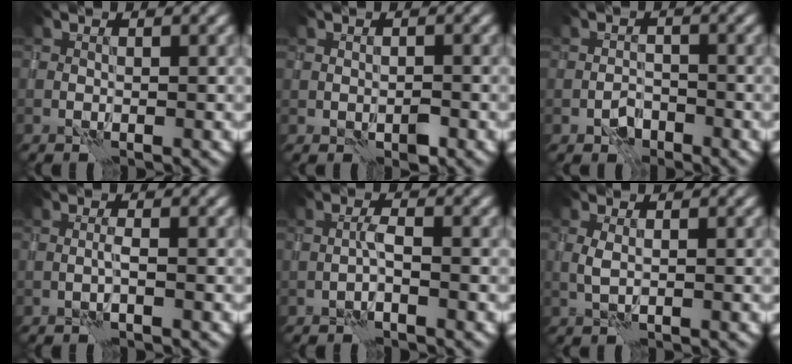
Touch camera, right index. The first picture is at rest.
{"total": 1.3, "force": [-0.4, 0.9, 0.8], "torque": [-0.011, -0.002, -0.001]}
{"total": 1.5, "force": [-1.0, 1.0, 0.5], "torque": [-0.003, 0.007, -0.020]}
{"total": 0.5, "force": [-0.2, -0.2, 0.4], "torque": [-0.004, 0.005, -0.007]}
{"total": 0.8, "force": [-0.5, 0.0, 0.7], "torque": [-0.010, 0.008, -0.013]}
{"total": 1.0, "force": [0.3, 0.4, 0.8], "torque": [-0.015, 0.000, 0.005]}